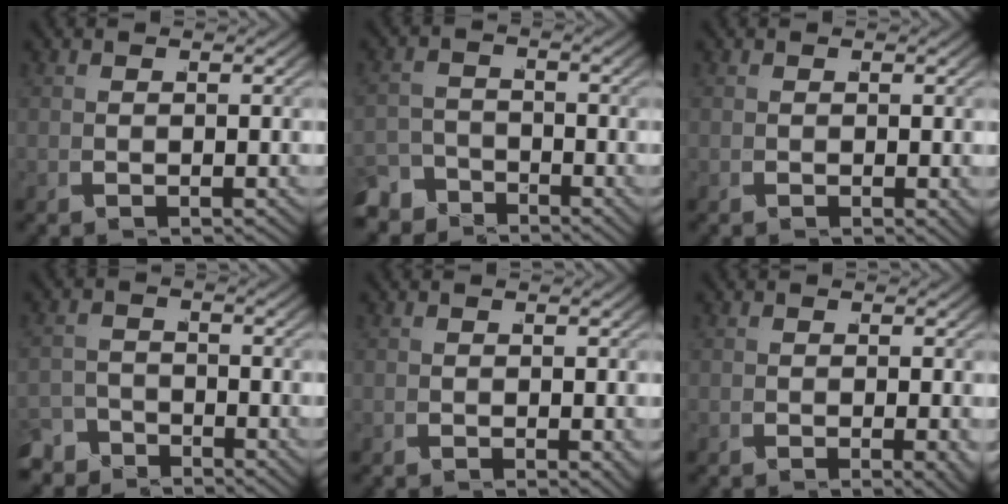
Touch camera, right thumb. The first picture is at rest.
{"total": 4.5, "force": [-3.8, 2.4, 0.7], "torque": [0.009, -0.016, -0.068]}
{"total": 0.6, "force": [-0.1, 0.3, 0.6], "torque": [-0.009, -0.005, 0.000]}
{"total": 3.7, "force": [-3.3, 1.7, 0.2], "torque": [0.011, -0.012, -0.060]}
{"total": 0.8, "force": [-0.1, 0.4, 0.7], "torque": [-0.009, -0.005, 0.001]}
{"total": 1.6, "force": [-0.4, 0.4, 1.5], "torque": [-0.016, -0.003, -0.005]}